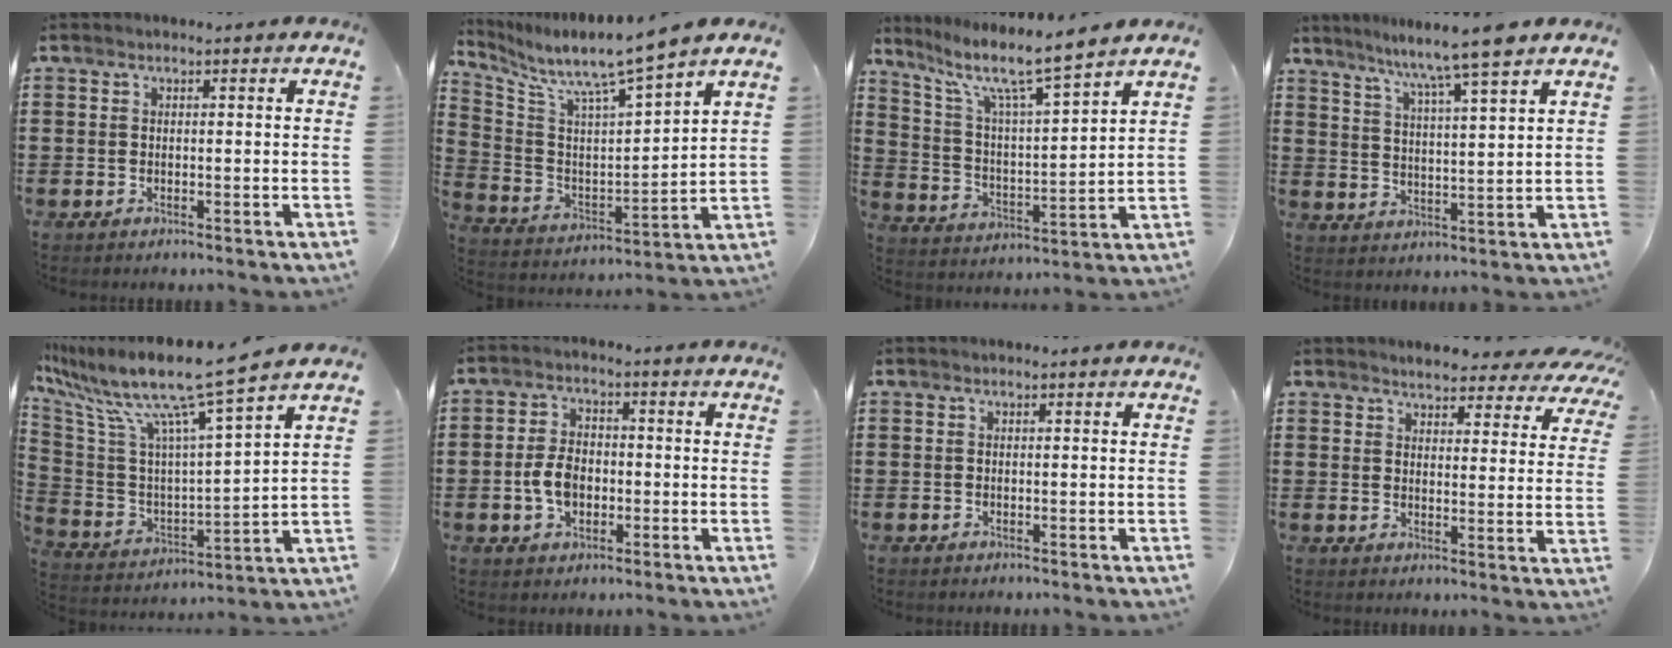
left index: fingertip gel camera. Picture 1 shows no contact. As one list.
[{"total": 7.4, "force": [6.7, -0.3, 3.1], "torque": [-0.092, -0.057, 0.105]}, {"total": 8.3, "force": [6.8, 0.7, 4.7], "torque": [-0.120, -0.041, 0.110]}, {"total": 6.6, "force": [5.6, -1.2, 3.2], "torque": [-0.083, -0.032, 0.091]}, {"total": 11.5, "force": [9.1, -0.4, 7.0], "torque": [-0.174, -0.070, 0.143]}, {"total": 5.4, "force": [-1.2, 3.5, 4.0], "torque": [-0.094, 0.003, -0.027]}, {"total": 0.0}, {"total": 3.9, "force": [3.9, 0.4, 0.6], "torque": [-0.030, -0.015, 0.068]}]